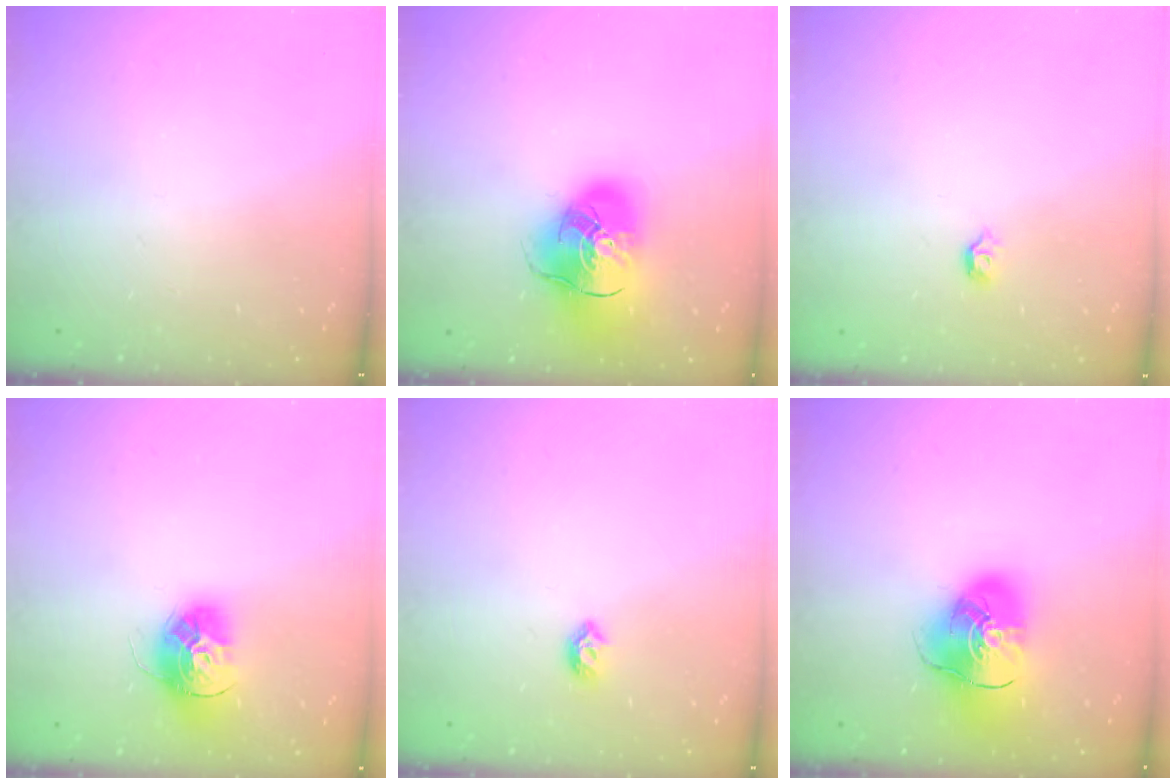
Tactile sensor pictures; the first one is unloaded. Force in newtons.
{"total": 17.1, "press": 16.8, "slide": 2.9}
{"total": 3.2, "press": 3.1, "slide": 0.7}
{"total": 14.9, "press": 14.8, "slide": 1.3}
{"total": 5.5, "press": 5.4, "slide": 1.2}
{"total": 13.8, "press": 13.6, "slide": 2.0}